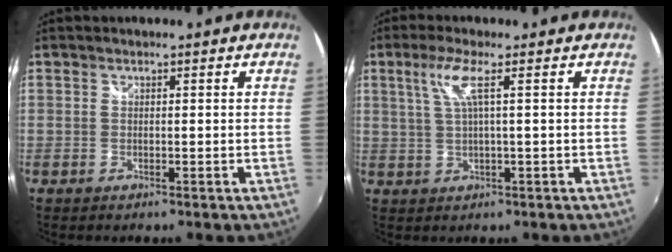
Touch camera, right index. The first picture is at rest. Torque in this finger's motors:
{"motor_torque": [0.54, 0.23, 0.25, 0.09]}